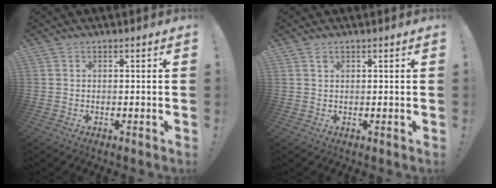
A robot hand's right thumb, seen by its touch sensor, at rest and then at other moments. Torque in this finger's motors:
{"motor_torque": [-0.01, -0.11, 0.04, -0.24, 0.02]}